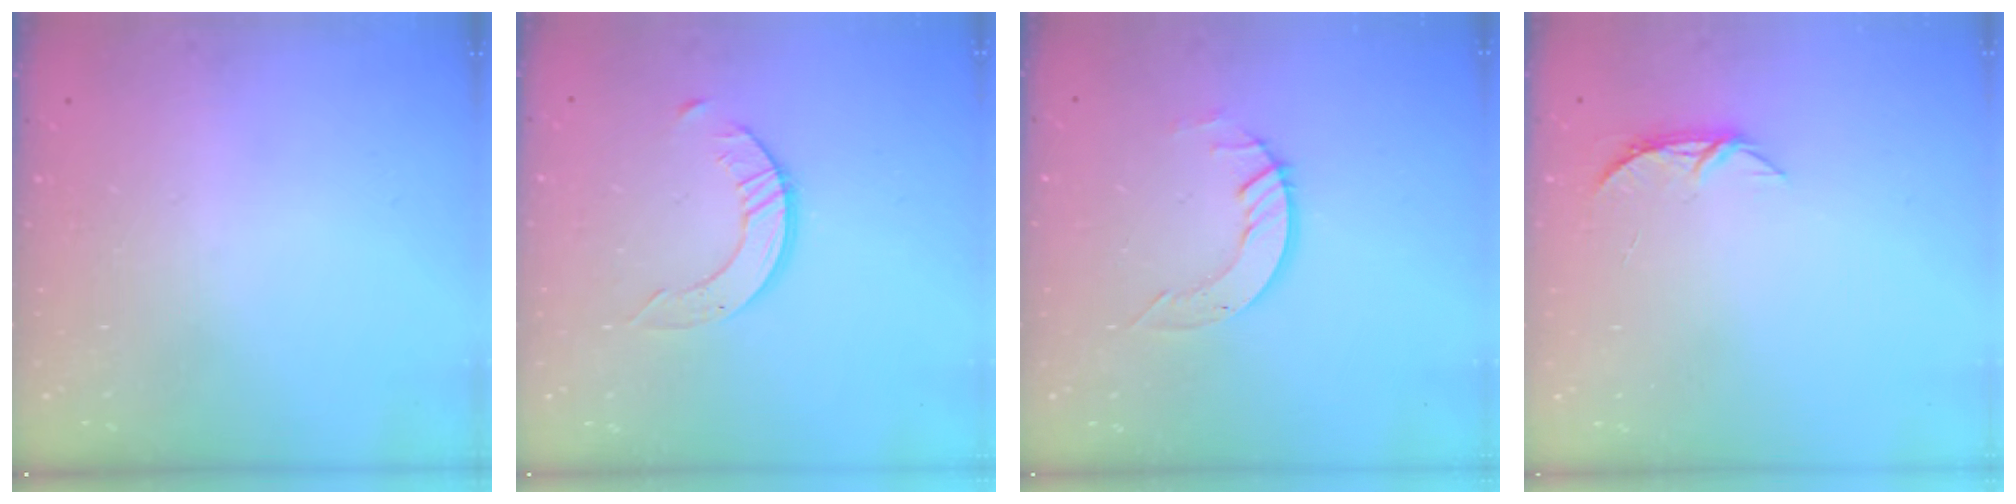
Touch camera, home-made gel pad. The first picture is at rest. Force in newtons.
{"total": 4.2, "press": 4.2, "slide": 0.4}
{"total": 4.8, "press": 4.8, "slide": 0.3}
{"total": 5.7, "press": 5.6, "slide": 0.4}